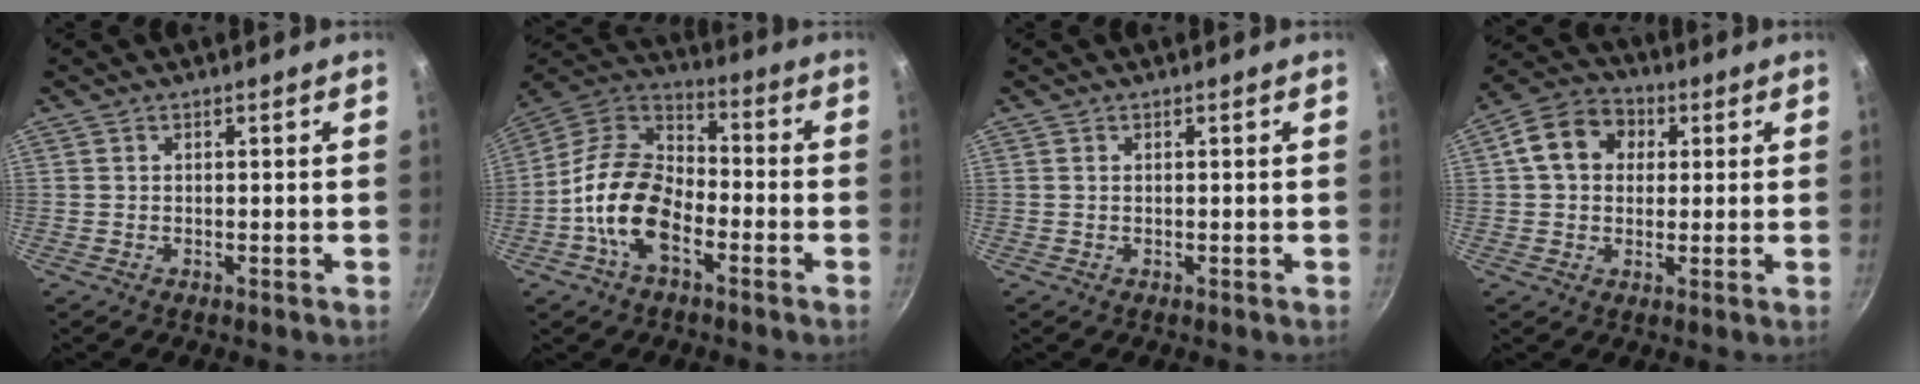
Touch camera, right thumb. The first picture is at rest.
{"total": 15.0, "force": [-5.5, 8.8, 10.8], "torque": [-0.173, 0.048, -0.123]}
{"total": 0.0}
{"total": 10.2, "force": [2.2, 8.2, 5.6], "torque": [-0.070, 0.017, 0.019]}